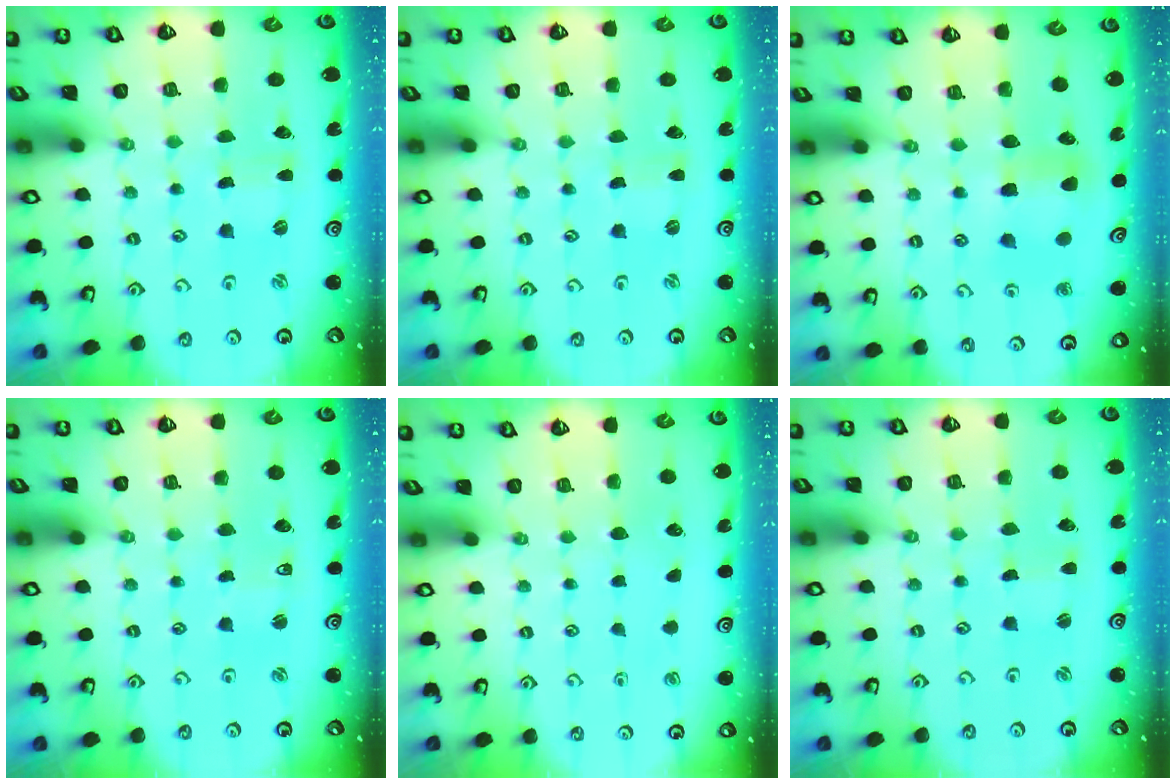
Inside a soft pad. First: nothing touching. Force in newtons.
{"total": 0.0}
{"total": 6.3, "press": 6.3, "slide": 0.4}
{"total": 2.4, "press": 2.4, "slide": 0.3}
{"total": 0.0}
{"total": 0.0}